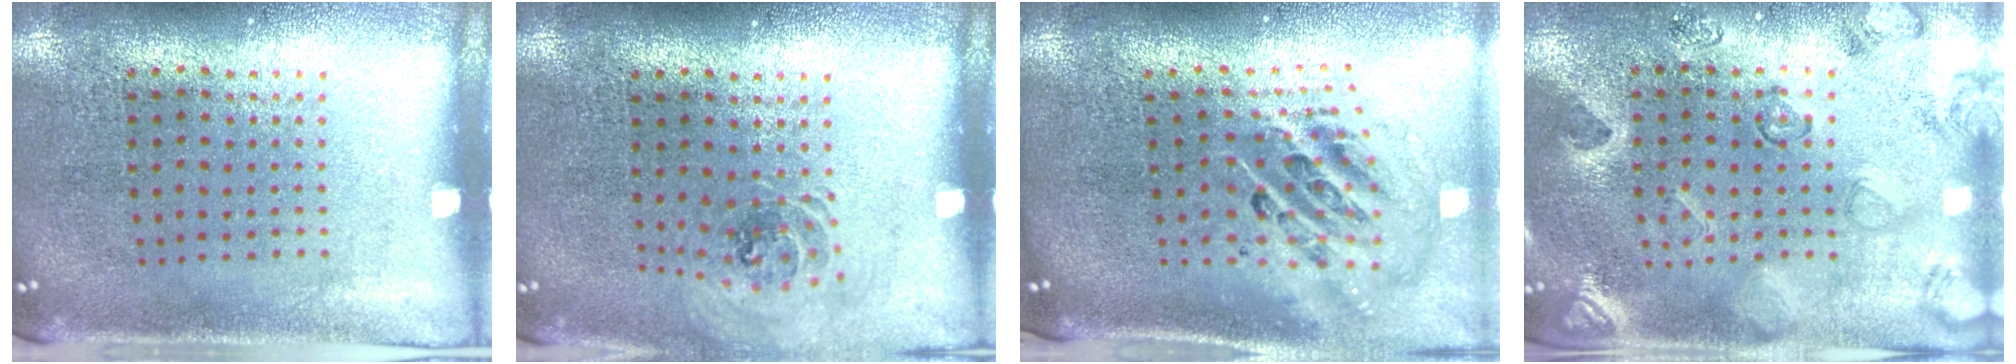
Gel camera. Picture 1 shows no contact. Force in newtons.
{"total": 0.8, "press": 0.8, "slide": 0.1}
{"total": 2.7, "press": 1.9, "slide": 2.0}
{"total": 2.2, "press": 1.8, "slide": 1.3}